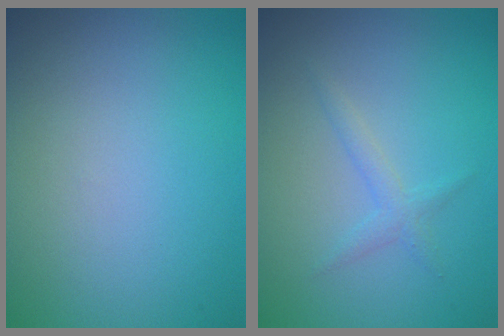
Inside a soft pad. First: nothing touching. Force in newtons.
{"total": 1.3, "press": 1.3, "slide": 0.1}